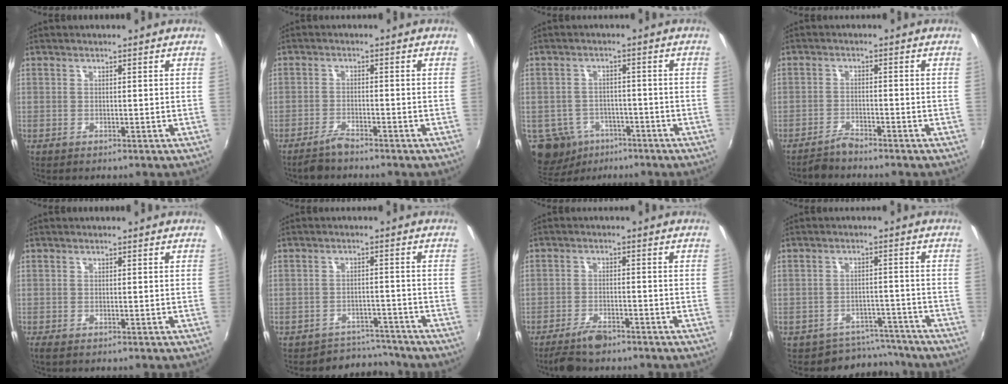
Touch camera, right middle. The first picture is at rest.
{"total": 3.1, "force": [-2.8, 0.5, 1.2], "torque": [-0.036, -0.004, -0.055]}
{"total": 10.5, "force": [-5.5, 8.2, 3.4], "torque": [-0.105, 0.003, -0.072]}
{"total": 2.7, "force": [-2.7, 0.3, 0.6], "torque": [-0.021, -0.004, -0.052]}
{"total": 0.9, "force": [-0.7, 0.3, 0.5], "torque": [-0.013, -0.005, -0.012]}
{"total": 5.6, "force": [-5.0, 2.3, -1.1], "torque": [0.015, 0.018, -0.073]}
{"total": 5.2, "force": [-4.3, 1.5, 2.4], "torque": [-0.066, -0.007, -0.079]}
{"total": 7.1, "force": [-6.3, 3.4, -0.3], "torque": [0.003, 0.024, -0.081]}